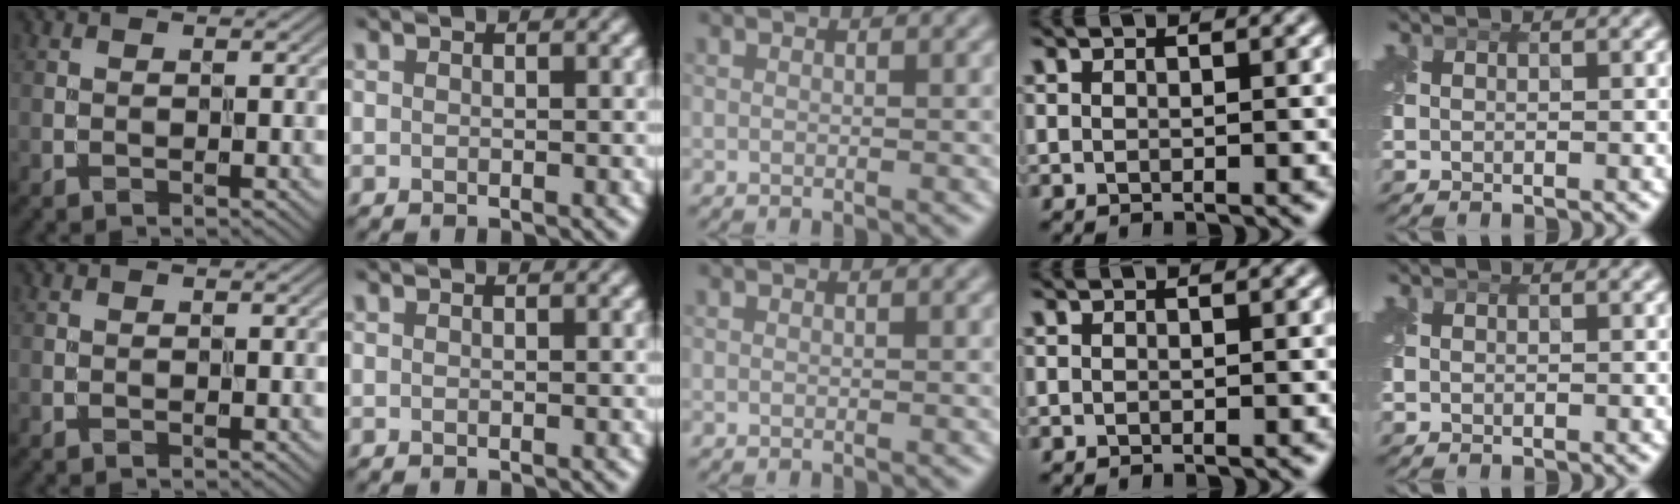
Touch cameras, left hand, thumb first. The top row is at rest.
{}